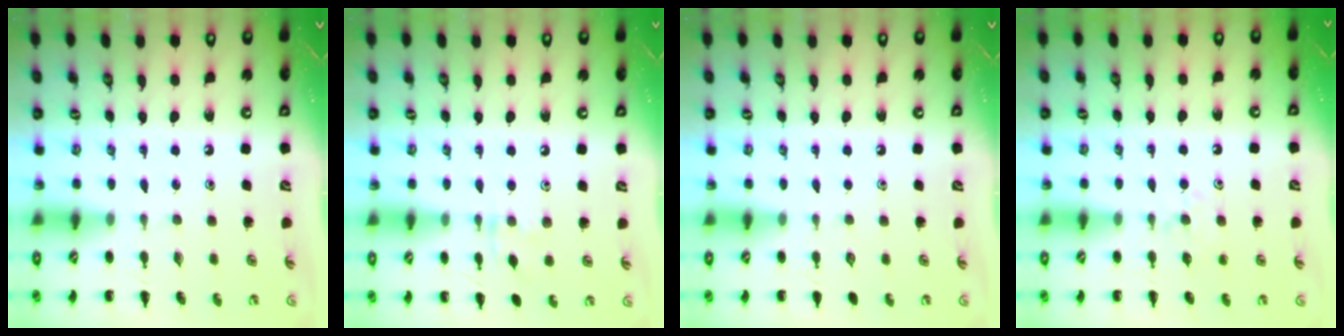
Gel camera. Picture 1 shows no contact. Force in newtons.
{"total": 5.5, "press": 5.4, "slide": 1.2}
{"total": 0.0}
{"total": 5.3, "press": 5.0, "slide": 1.8}